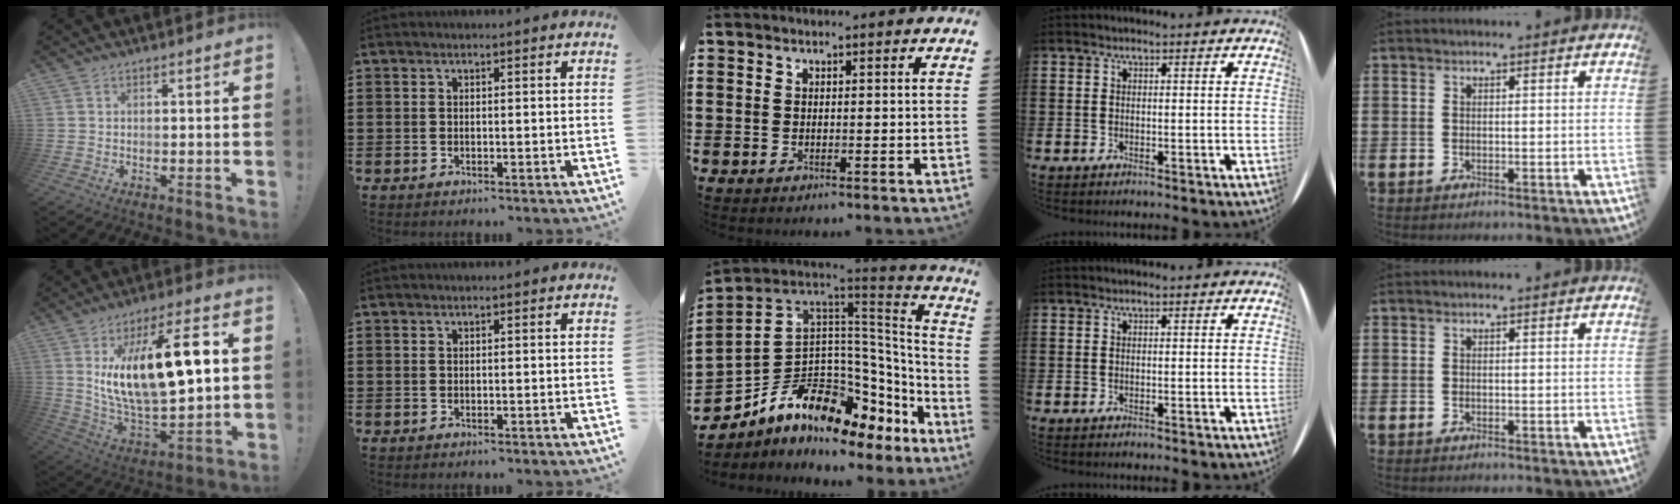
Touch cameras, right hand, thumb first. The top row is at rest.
{"thumb": {"total": 22.0, "force": [6.1, 8.3, 19.4], "torque": [-0.336, -0.032, 0.101]}, "middle": {"total": 9.4, "force": [-5.4, 6.2, 4.7], "torque": [-0.126, -0.014, -0.107]}}